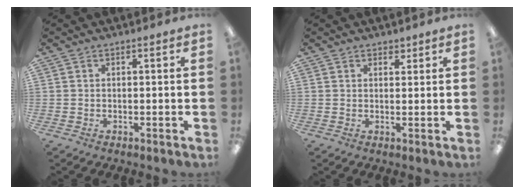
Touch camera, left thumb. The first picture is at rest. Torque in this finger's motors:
{"motor_torque": [-0.13, -0.02, -0.42, 0.09, -0.02]}